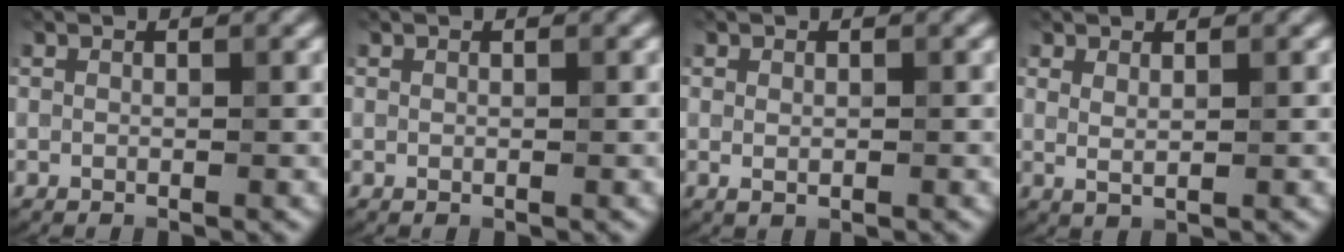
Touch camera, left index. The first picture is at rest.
{"total": 0.0}
{"total": 0.9, "force": [0.0, 0.5, 0.8], "torque": [-0.012, -0.002, 0.002]}
{"total": 1.1, "force": [0.7, 0.3, 0.9], "torque": [-0.017, -0.004, 0.014]}